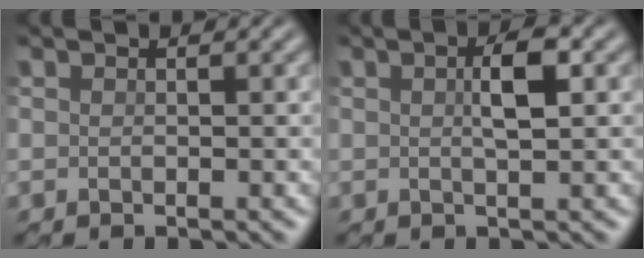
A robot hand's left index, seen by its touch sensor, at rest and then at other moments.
{"total": 2.9, "force": [0.6, 0.8, 2.7], "torque": [-0.058, 0.007, 0.011]}